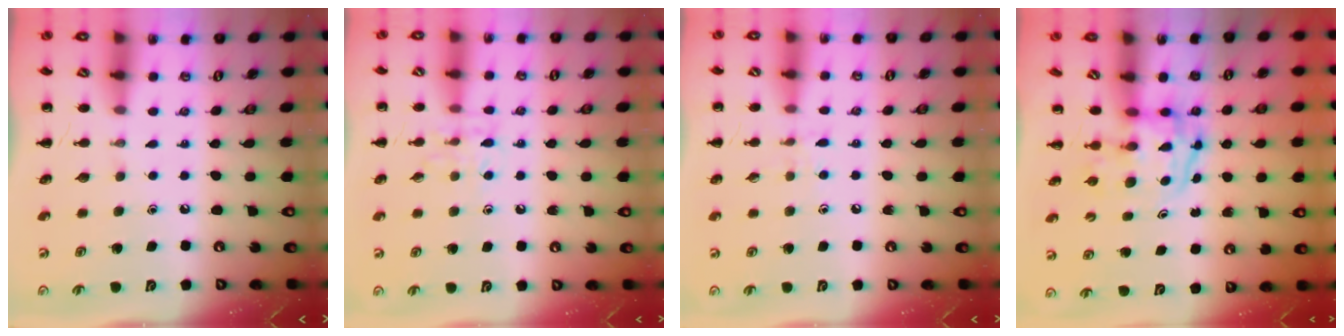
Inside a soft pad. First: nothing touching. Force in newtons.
{"total": 7.2, "press": 7.1, "slide": 1.1}
{"total": 6.4, "press": 6.0, "slide": 2.3}
{"total": 3.8, "press": 3.8, "slide": 0.6}